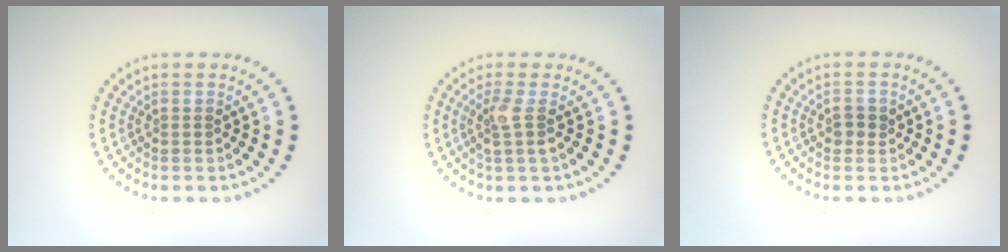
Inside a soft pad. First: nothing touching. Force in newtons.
{"total": 1.8, "press": 1.5, "slide": 1.1}
{"total": 1.3, "press": 1.3, "slide": 0.4}